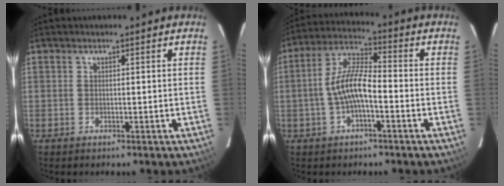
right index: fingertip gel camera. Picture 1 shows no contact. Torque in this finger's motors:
{"motor_torque": [0.89, -0.36, 0.60, 0.17]}